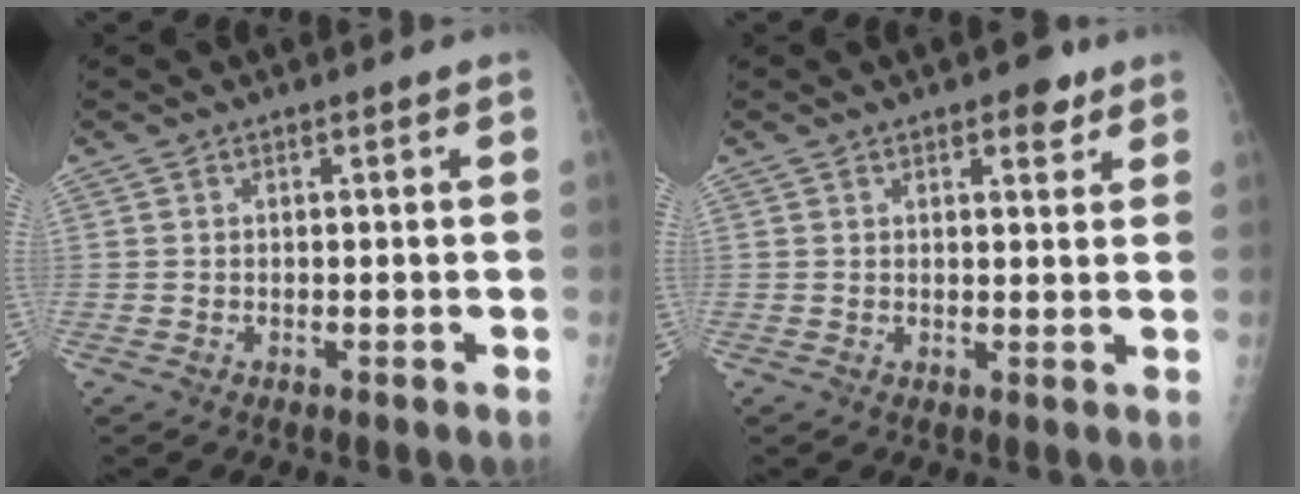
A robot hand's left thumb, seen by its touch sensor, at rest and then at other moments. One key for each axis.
{"total": 3.8, "fx": 2.4, "fy": 1.8, "fz": 2.4, "tx": -0.015, "ty": -0.010, "tz": 0.029}